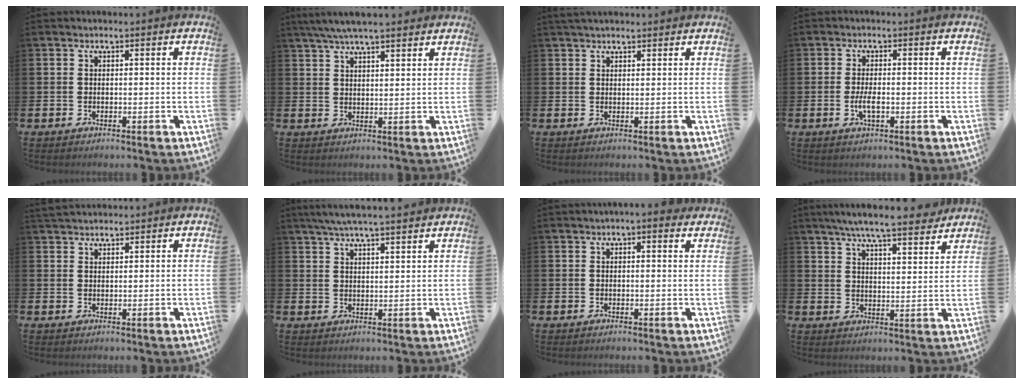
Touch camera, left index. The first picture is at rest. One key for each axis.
{"total": 5.7, "fx": 5.1, "fy": 0.8, "fz": 2.3, "tx": -0.053, "ty": -0.010, "tz": 0.093}
{"total": 2.0, "fx": 1.8, "fy": 0.5, "fz": 0.6, "tx": -0.001, "ty": -0.002, "tz": 0.030}
{"total": 2.9, "fx": -0.6, "fy": 1.1, "fz": 2.6, "tx": -0.041, "ty": -0.002, "tz": -0.012}
{"total": 2.5, "fx": 2.4, "fy": 0.7, "fz": 0.3, "tx": 0.001, "ty": -0.010, "tz": 0.042}
{"total": 5.4, "fx": 5.0, "fy": 0.1, "fz": 2.0, "tx": -0.053, "ty": -0.011, "tz": 0.091}
{"total": 1.5, "fx": 1.4, "fy": 0.1, "fz": 0.7, "tx": -0.002, "ty": -0.007, "tz": 0.022}
{"total": 7.7, "fx": 7.1, "fy": 0.5, "fz": 2.8, "tx": -0.062, "ty": -0.040, "tz": 0.123}